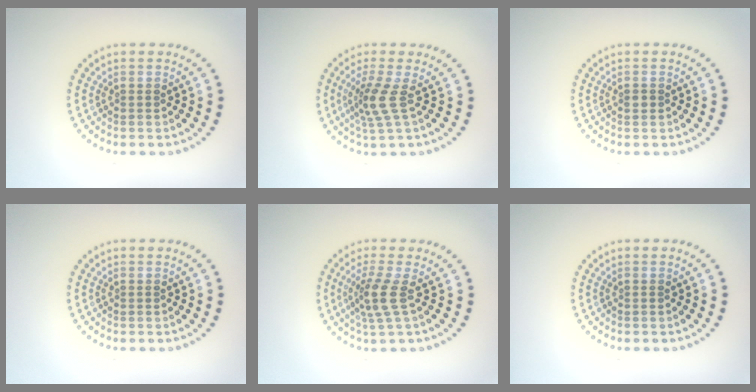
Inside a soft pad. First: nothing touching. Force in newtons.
{"total": 2.8, "press": 2.0, "slide": 1.9}
{"total": 0.8, "press": 0.8, "slide": 0.0}
{"total": 0.0}
{"total": 2.9, "press": 2.2, "slide": 1.8}
{"total": 0.0}